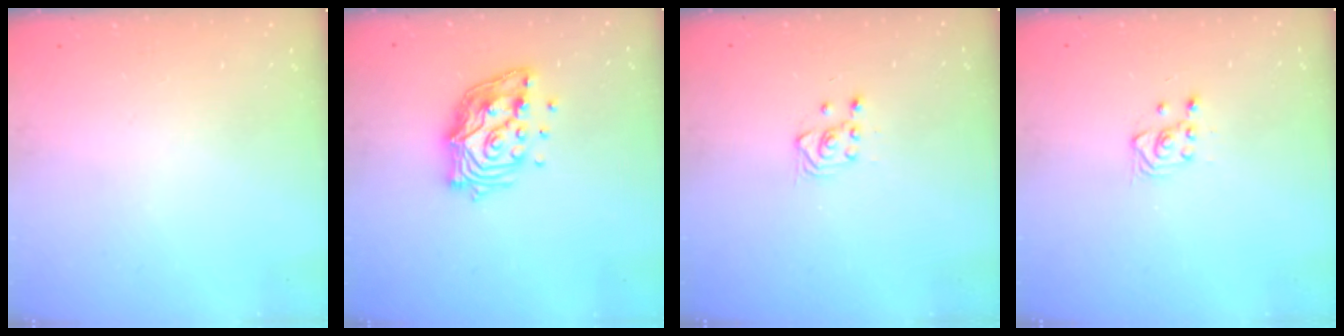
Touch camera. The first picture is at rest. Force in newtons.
{"total": 14.3, "press": 14.1, "slide": 2.7}
{"total": 3.0, "press": 2.8, "slide": 1.0}
{"total": 3.0, "press": 2.8, "slide": 1.0}